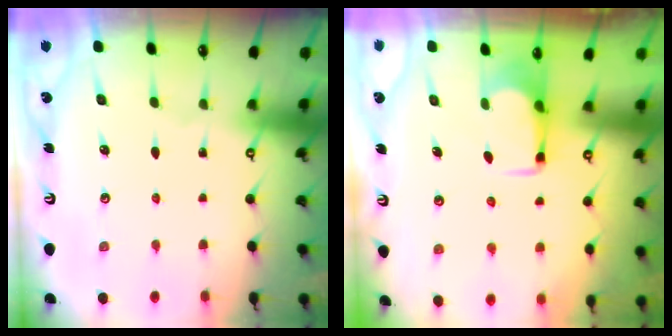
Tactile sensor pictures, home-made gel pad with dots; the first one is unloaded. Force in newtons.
{"total": 2.8, "press": 2.8, "slide": 0.5}